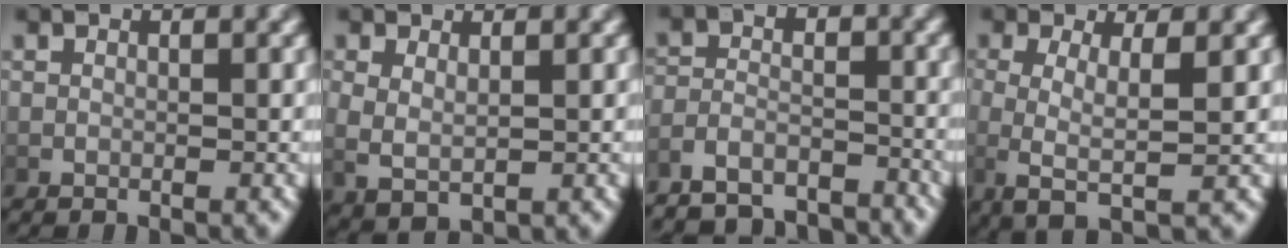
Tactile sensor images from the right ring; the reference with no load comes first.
{"total": 3.9, "force": [0.4, 2.7, 2.7], "torque": [-0.063, -0.016, 0.023]}
{"total": 7.8, "force": [-7.2, 2.5, 1.5], "torque": [-0.017, -0.020, -0.117]}
{"total": 4.7, "force": [-0.1, 1.4, 4.5], "torque": [-0.088, -0.019, 0.010]}